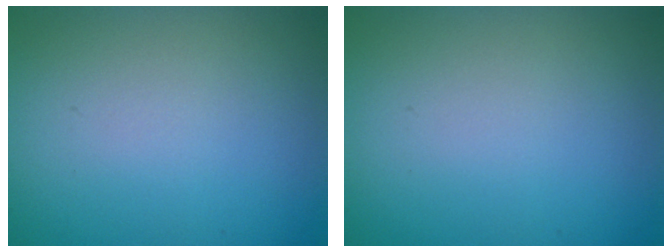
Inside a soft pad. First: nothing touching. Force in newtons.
{"total": 0.0}